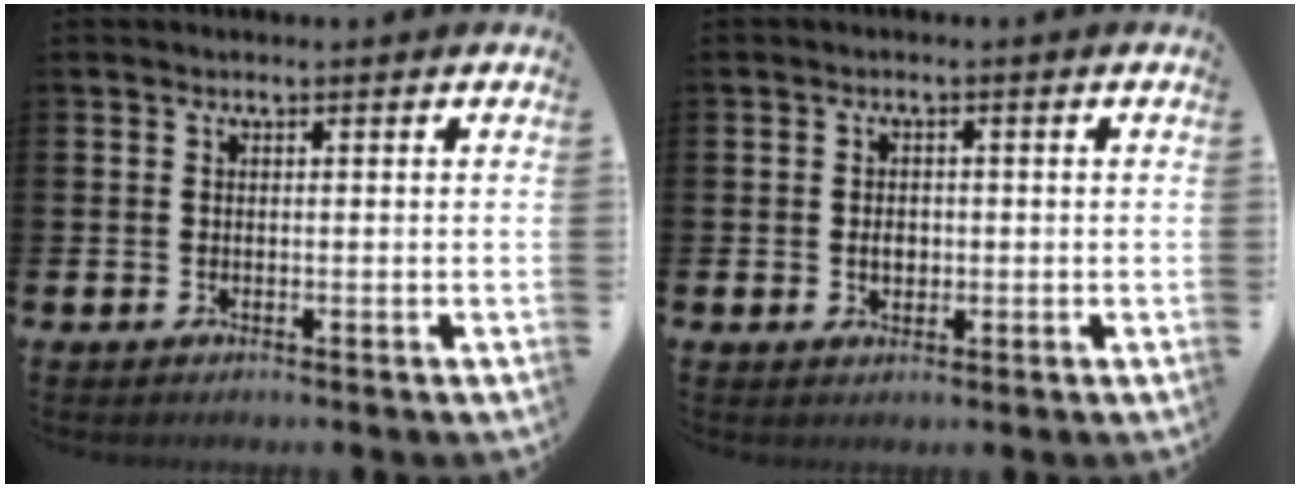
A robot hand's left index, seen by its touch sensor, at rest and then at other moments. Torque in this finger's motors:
{"motor_torque": [0.28, -0.12, 0.03, 0.06]}